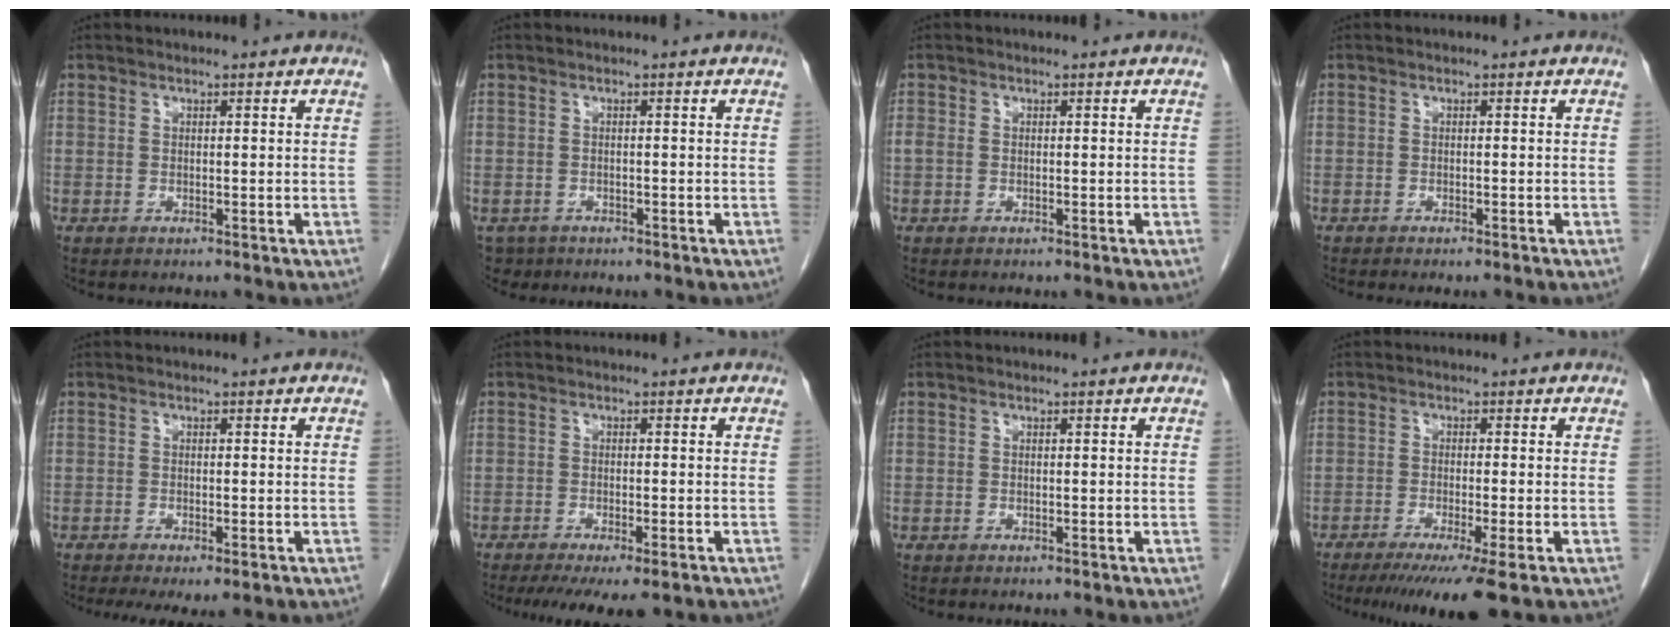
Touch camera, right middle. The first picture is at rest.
{"total": 3.1, "force": [-2.0, 2.3, 0.0], "torque": [0.002, -0.001, -0.037]}
{"total": 1.3, "force": [-0.3, 0.8, 1.0], "torque": [-0.031, 0.005, -0.002]}
{"total": 3.5, "force": [-3.1, 0.3, 1.6], "torque": [-0.019, -0.005, -0.039]}
{"total": 6.2, "force": [-4.7, 1.1, 3.9], "torque": [-0.049, -0.017, -0.067]}
{"total": 9.1, "force": [-7.0, 1.6, 5.6], "torque": [-0.073, -0.016, -0.100]}
{"total": 0.0}
{"total": 8.8, "force": [-6.1, -0.5, 6.4], "torque": [-0.093, -0.024, -0.094]}